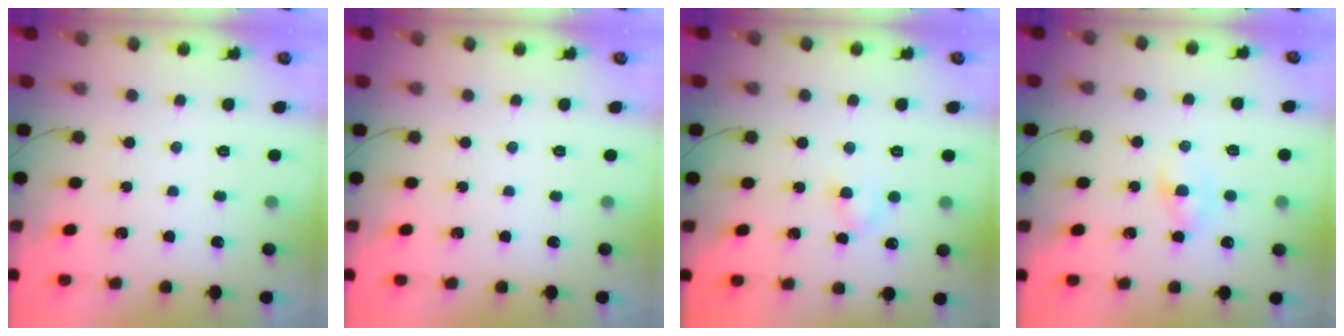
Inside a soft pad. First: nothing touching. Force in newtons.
{"total": 0.0}
{"total": 3.3, "press": 3.0, "slide": 1.4}
{"total": 2.9, "press": 2.7, "slide": 1.0}